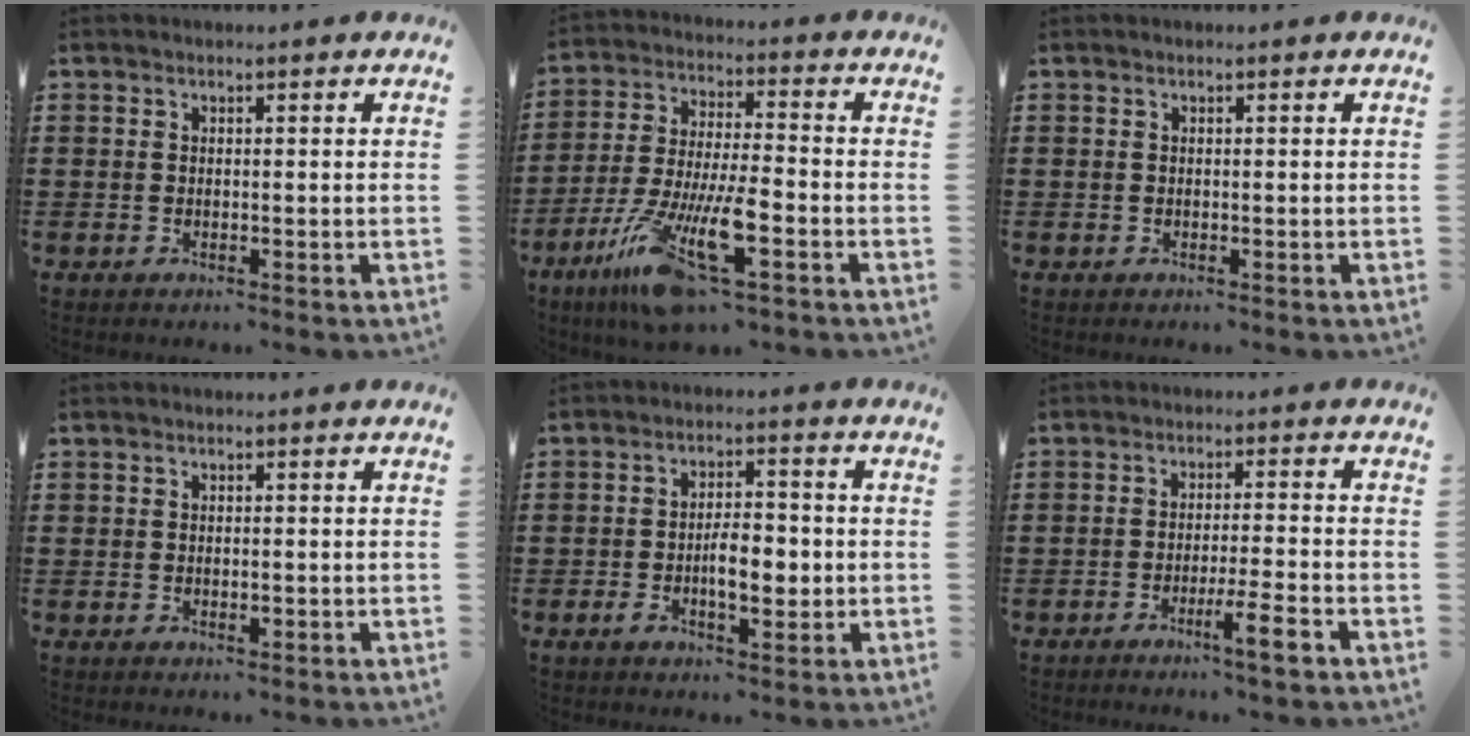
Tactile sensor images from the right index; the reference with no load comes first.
{"total": 13.4, "force": [-7.8, 2.6, 10.5], "torque": [-0.228, -0.006, -0.146]}
{"total": 0.0}
{"total": 0.9, "force": [-0.1, 0.4, 0.7], "torque": [-0.014, -0.001, -0.002]}
{"total": 6.2, "force": [-0.9, 3.0, 5.3], "torque": [-0.079, 0.004, -0.020]}
{"total": 5.7, "force": [-3.5, 0.0, 4.5], "torque": [-0.078, -0.009, -0.059]}